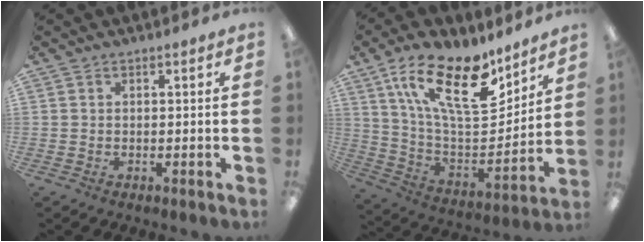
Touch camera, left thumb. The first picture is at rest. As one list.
[{"total": 21.7, "force": [13.6, 8.9, 14.4], "torque": [-0.253, -0.074, 0.239]}]